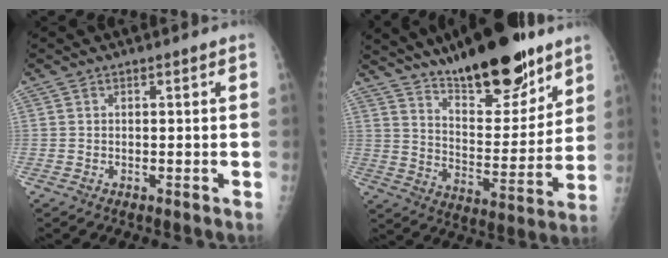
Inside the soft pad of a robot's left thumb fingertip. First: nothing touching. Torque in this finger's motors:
{"motor_torque": [0.52, 0.38, 0.04, -0.45, 0.08]}